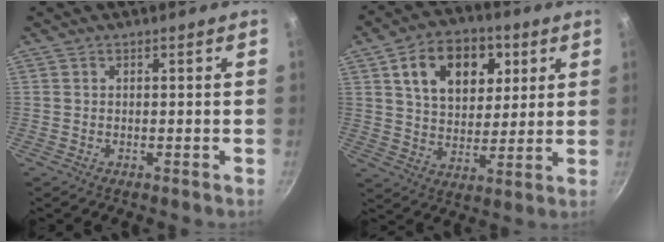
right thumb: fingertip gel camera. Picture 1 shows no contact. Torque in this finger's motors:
{"motor_torque": [-1.09, 1.61, 1.08, 0.57, 0.12]}